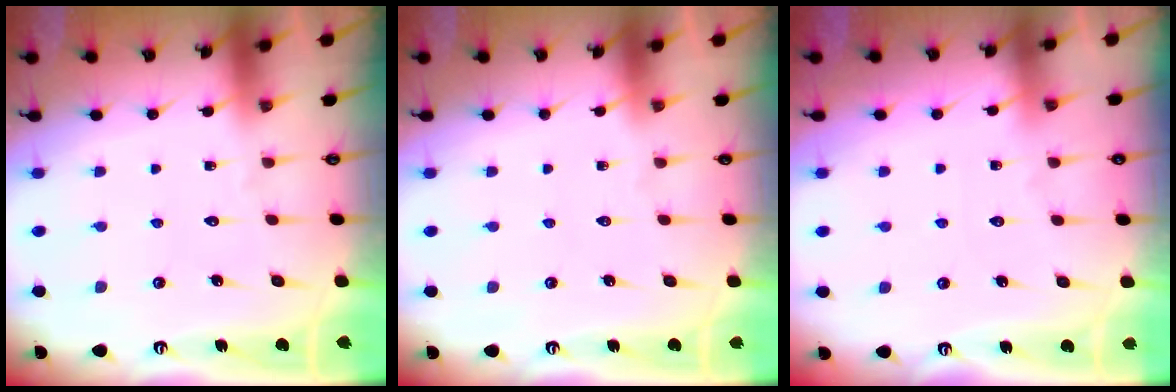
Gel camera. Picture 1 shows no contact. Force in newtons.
{"total": 0.0}
{"total": 2.2, "press": 2.2, "slide": 0.4}